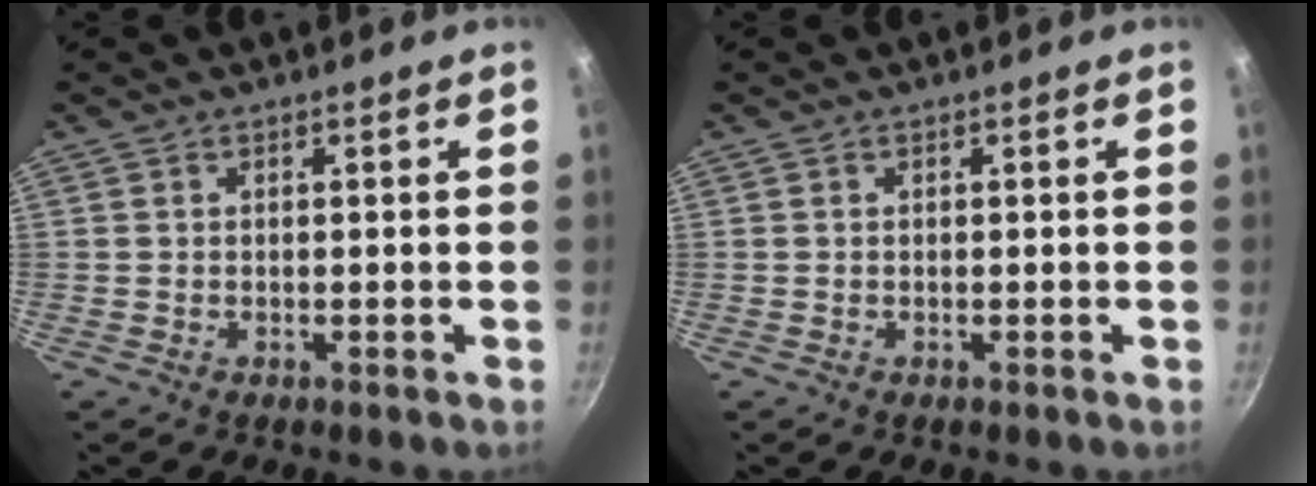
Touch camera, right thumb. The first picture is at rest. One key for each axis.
{"total": 0.0}